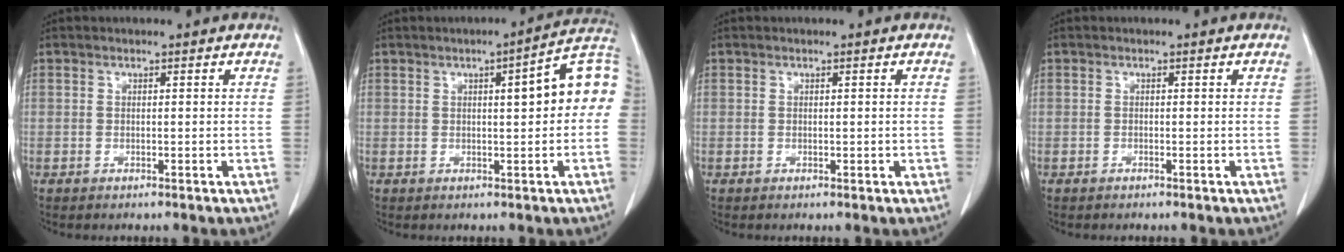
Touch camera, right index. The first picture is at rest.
{"total": 9.1, "force": [1.1, 1.4, 8.9], "torque": [-0.116, 0.029, 0.009]}
{"total": 0.6, "force": [0.1, 0.4, 0.4], "torque": [0.000, 0.001, 0.005]}
{"total": 0.0}